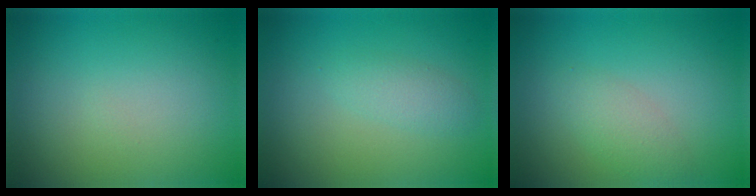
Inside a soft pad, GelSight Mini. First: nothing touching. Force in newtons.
{"total": 1.7, "press": 1.7, "slide": 0.0}
{"total": 2.1, "press": 2.1, "slide": 0.0}